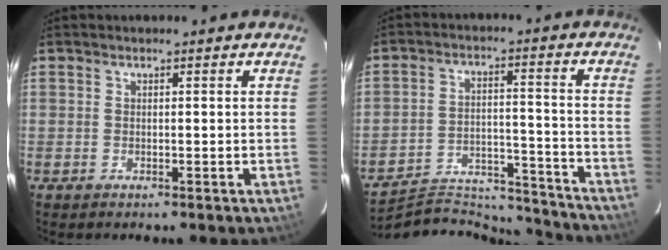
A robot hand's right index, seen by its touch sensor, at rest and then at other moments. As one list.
[{"total": 20.3, "force": [-19.5, 4.8, 3.4], "torque": [-0.070, 0.035, -0.270]}]